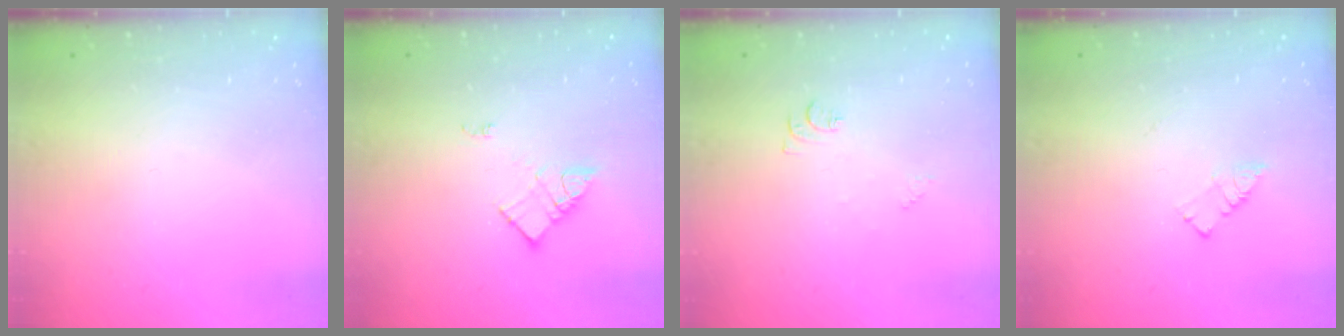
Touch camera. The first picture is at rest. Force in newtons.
{"total": 8.7, "press": 8.7, "slide": 0.5}
{"total": 6.4, "press": 6.4, "slide": 0.9}
{"total": 3.8, "press": 3.8, "slide": 0.5}